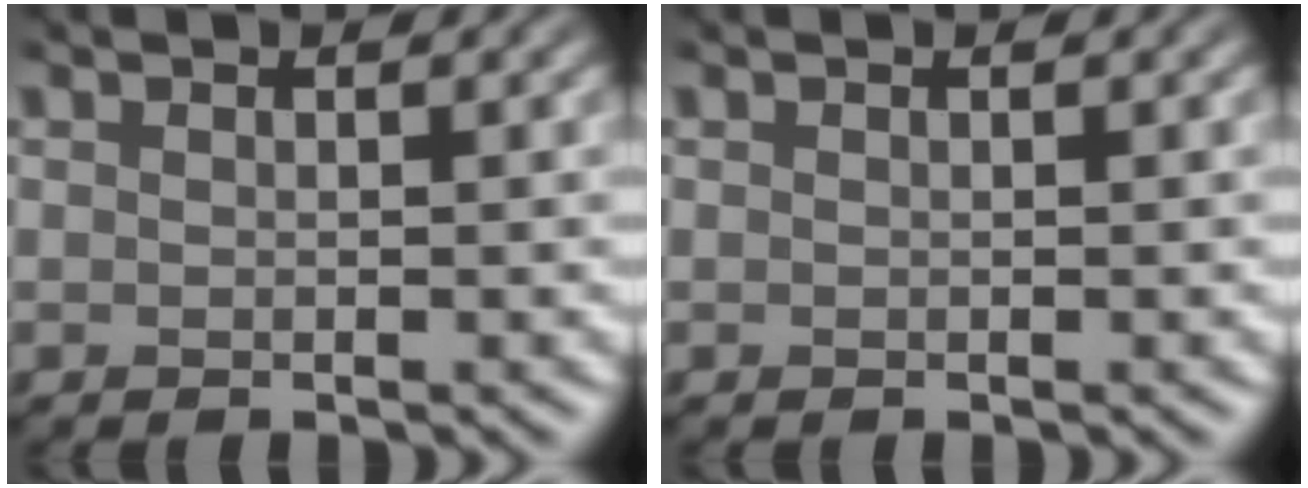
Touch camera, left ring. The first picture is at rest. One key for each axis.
{"total": 0.0}